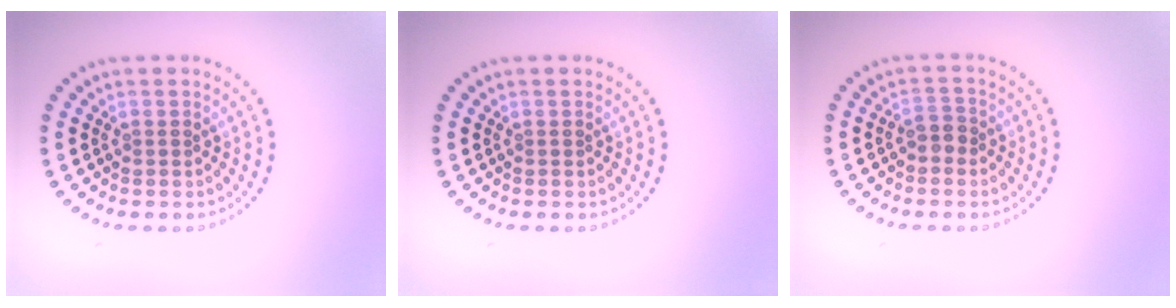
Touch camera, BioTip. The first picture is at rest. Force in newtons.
{"total": 0.0}
{"total": 1.5, "press": 1.3, "slide": 0.6}